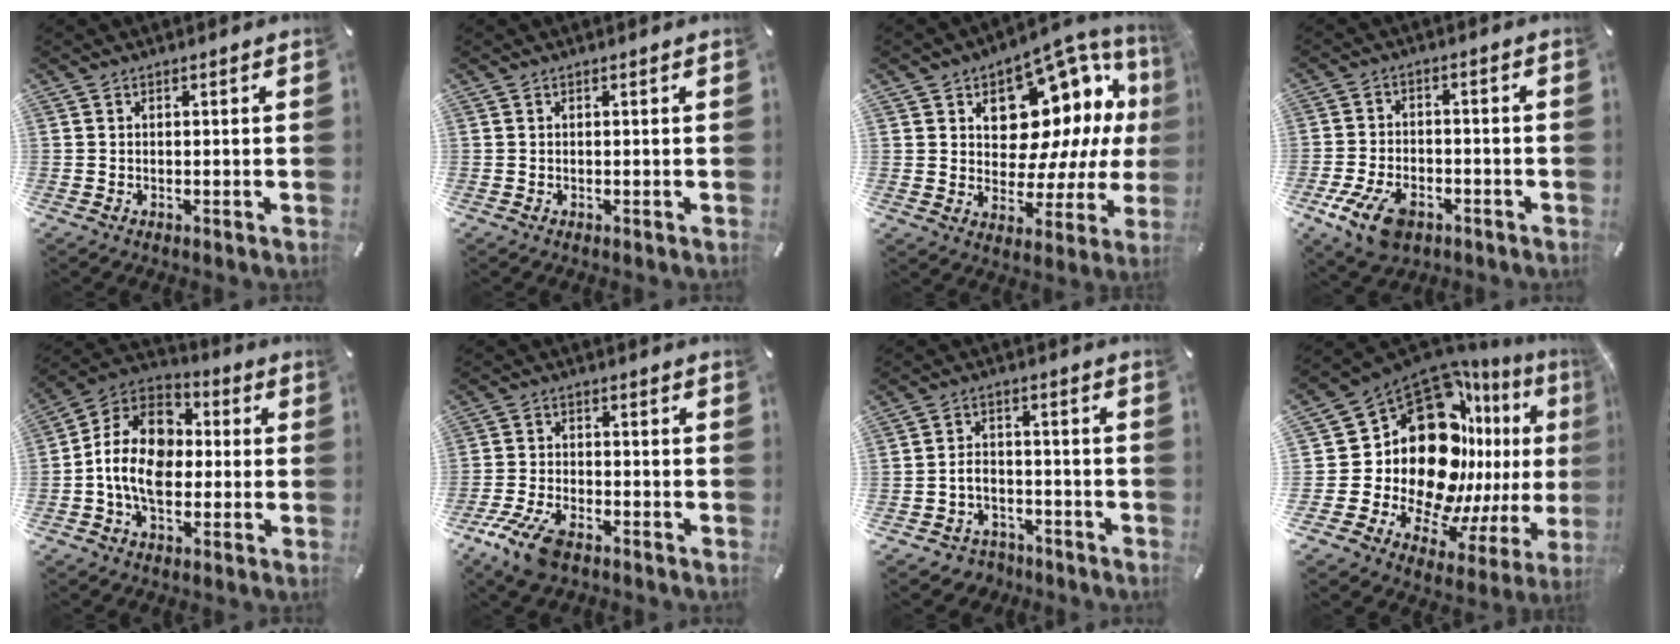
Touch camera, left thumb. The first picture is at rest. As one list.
[{"total": 0.0}, {"total": 15.4, "force": [6.9, 10.3, 9.1], "torque": [-0.123, -0.058, 0.127]}, {"total": 9.8, "force": [-5.0, 5.9, 5.9], "torque": [-0.131, 0.016, -0.091]}, {"total": 14.2, "force": [-2.3, 10.7, 9.0], "torque": [-0.198, 0.021, -0.046]}, {"total": 8.8, "force": [-5.7, 3.9, 5.4], "torque": [-0.130, 0.013, -0.111]}, {"total": 5.4, "force": [-2.1, 4.7, 1.5], "torque": [-0.038, 0.012, -0.040]}, {"total": 25.9, "force": [7.1, 17.6, 17.7], "torque": [-0.320, -0.123, 0.162]}]